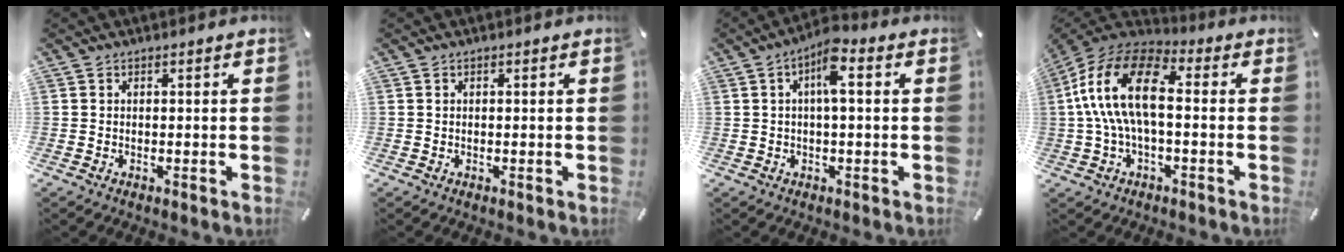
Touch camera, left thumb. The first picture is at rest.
{"total": 0.0}
{"total": 6.4, "force": [1.3, 2.3, 5.8], "torque": [-0.097, 0.008, 0.018]}
{"total": 17.0, "force": [0.7, 9.1, 14.4], "torque": [-0.309, 0.008, 0.006]}